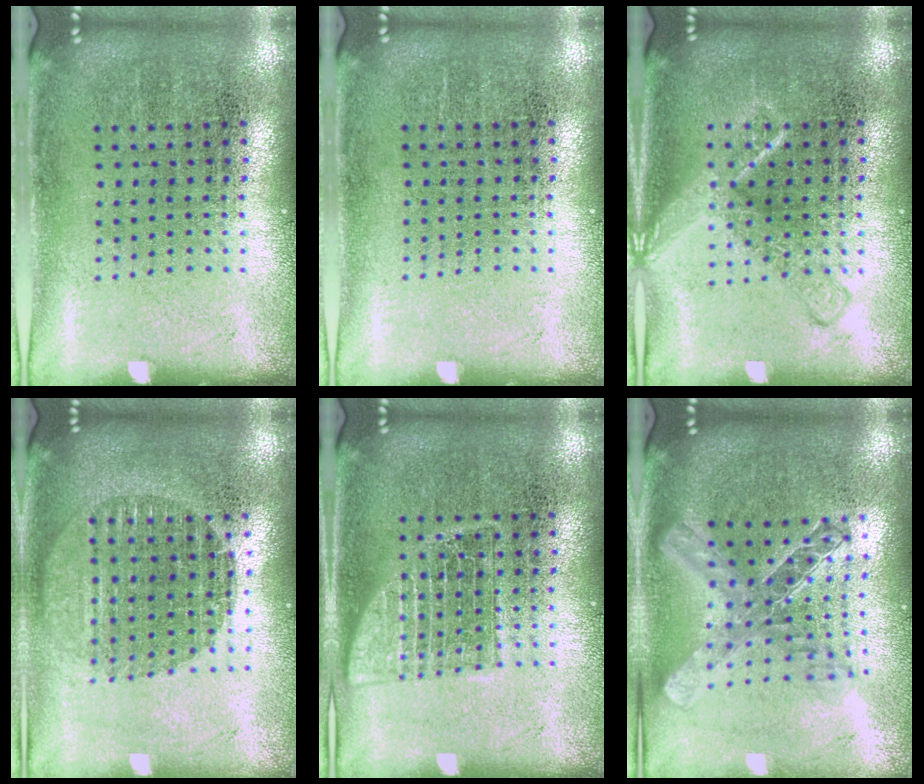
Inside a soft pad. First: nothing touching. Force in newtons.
{"total": 0.0}
{"total": 2.3, "press": 2.3, "slide": 0.5}
{"total": 1.6, "press": 1.4, "slide": 0.8}
{"total": 2.2, "press": 2.1, "slide": 0.5}
{"total": 2.0, "press": 1.7, "slide": 1.0}